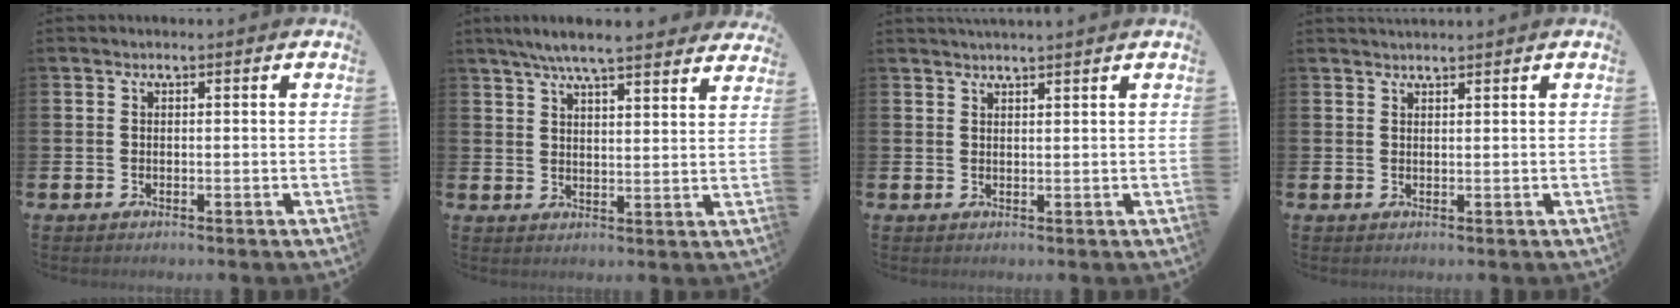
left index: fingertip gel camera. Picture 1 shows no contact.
{"total": 6.7, "force": [6.3, 0.5, 2.4], "torque": [-0.054, -0.024, 0.112]}
{"total": 1.6, "force": [1.6, -0.3, 0.1], "torque": [0.004, -0.007, 0.028]}
{"total": 1.2, "force": [1.2, -0.1, 0.0], "torque": [0.004, -0.004, 0.021]}